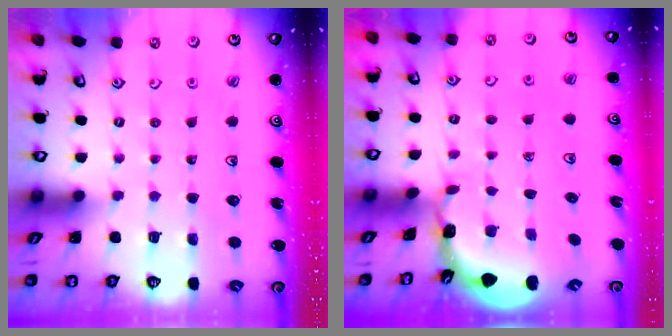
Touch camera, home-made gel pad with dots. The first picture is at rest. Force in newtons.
{"total": 1.7, "press": 1.7, "slide": 0.1}